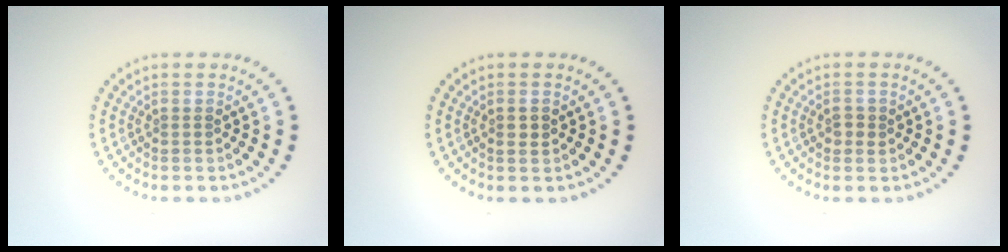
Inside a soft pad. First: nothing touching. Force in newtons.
{"total": 1.0, "press": 1.0, "slide": 0.2}
{"total": 1.2, "press": 1.2, "slide": 0.2}